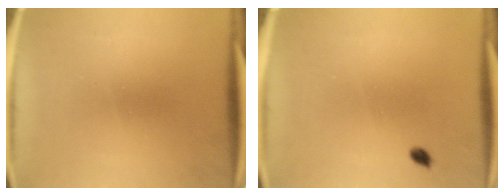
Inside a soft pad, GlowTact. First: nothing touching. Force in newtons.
{"total": 1.0}